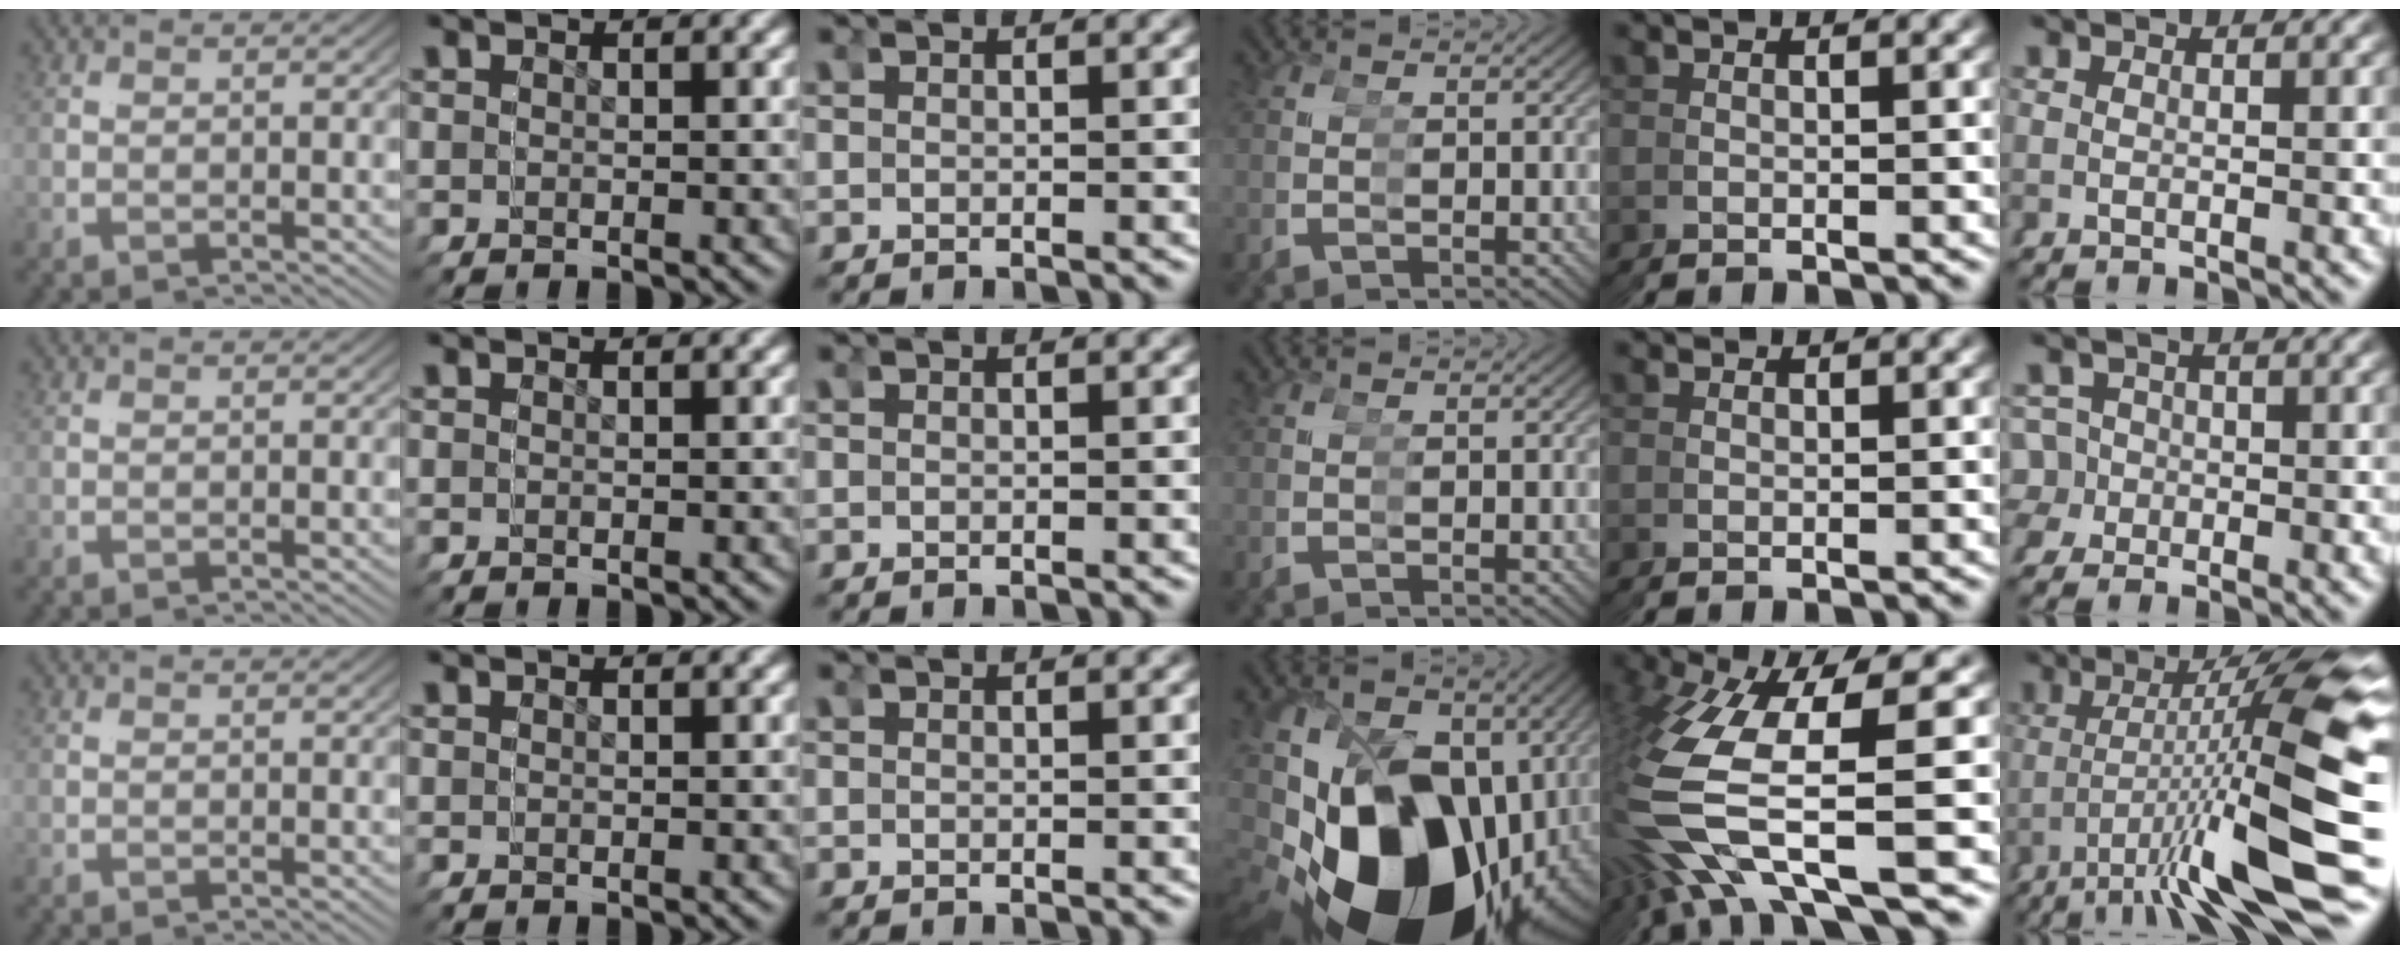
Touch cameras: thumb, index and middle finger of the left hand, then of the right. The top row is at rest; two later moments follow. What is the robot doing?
{"motion": "grasp_and_lifting", "object": "scissors"}